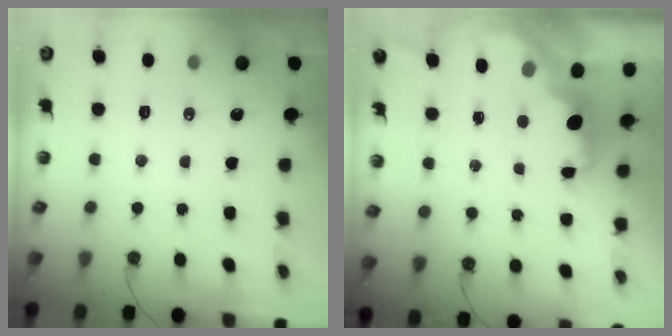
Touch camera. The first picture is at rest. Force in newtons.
{"total": 2.2, "press": 2.0, "slide": 0.9}